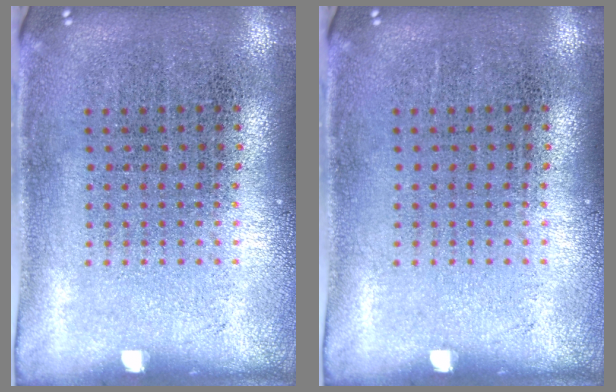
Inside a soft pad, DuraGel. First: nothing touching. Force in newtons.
{"total": 0.0}